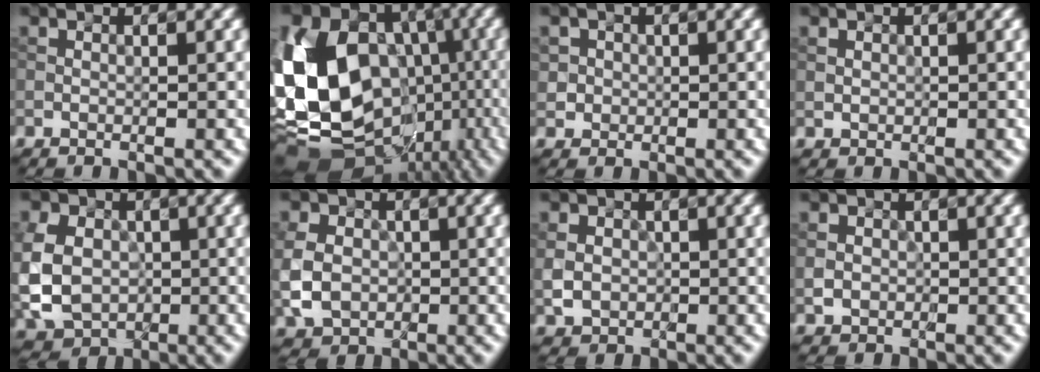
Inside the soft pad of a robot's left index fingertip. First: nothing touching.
{"total": 19.9, "force": [-2.7, 15.8, 11.7], "torque": [-0.239, -0.008, -0.026]}
{"total": 1.9, "force": [0.3, 1.8, 0.4], "torque": [-0.003, -0.004, 0.024]}
{"total": 0.7, "force": [0.3, 0.6, 0.3], "torque": [-0.006, -0.001, 0.006]}
{"total": 11.3, "force": [0.0, 9.5, 6.0], "torque": [-0.126, 0.003, -0.031]}
{"total": 6.2, "force": [-0.2, 5.2, 3.4], "torque": [-0.082, -0.003, -0.015]}
{"total": 3.1, "force": [0.2, 2.7, 1.4], "torque": [-0.032, 0.001, 0.002]}
{"total": 1.7, "force": [0.1, 1.6, 0.6], "torque": [-0.009, -0.005, 0.004]}